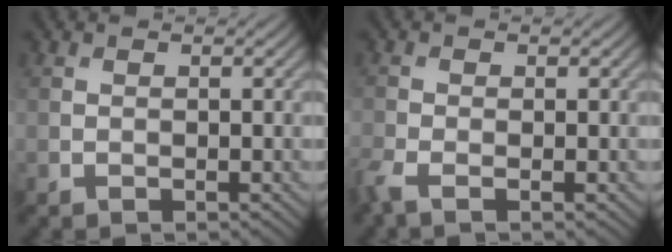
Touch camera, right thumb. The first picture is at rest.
{"total": 2.2, "force": [-1.6, 0.5, 1.5], "torque": [-0.047, -0.007, -0.042]}